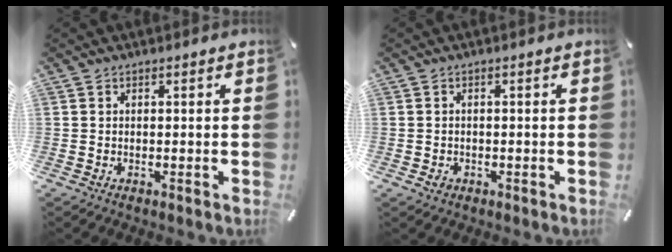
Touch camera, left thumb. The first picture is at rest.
{"total": 1.5, "force": [-0.6, 1.2, 0.7], "torque": [-0.013, 0.004, -0.012]}